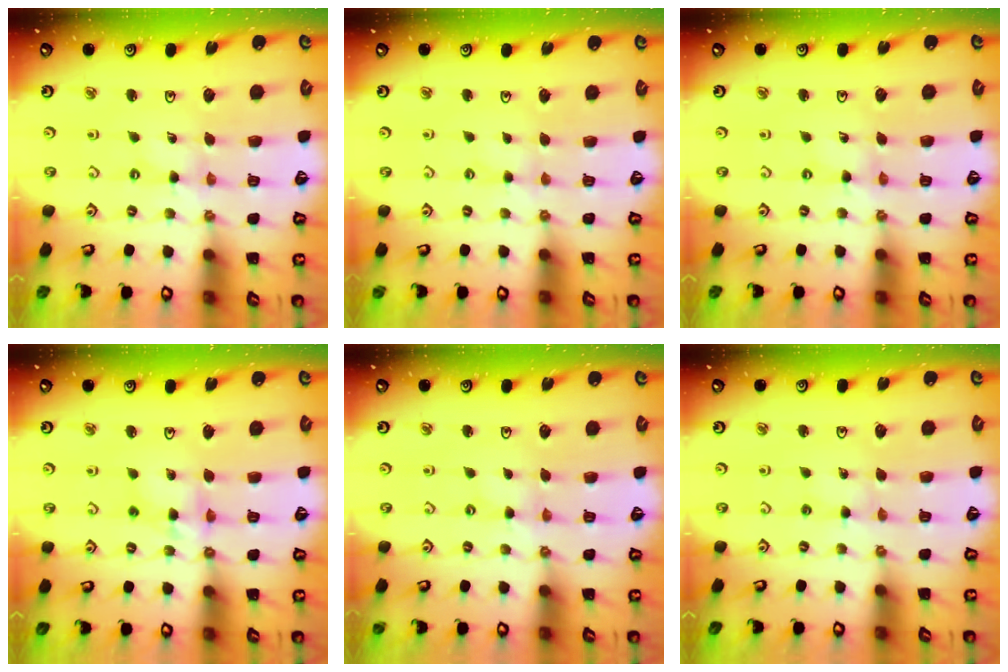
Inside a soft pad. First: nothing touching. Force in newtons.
{"total": 1.6, "press": 1.5, "slide": 0.3}
{"total": 0.0}
{"total": 7.8, "press": 7.8, "slide": 0.6}
{"total": 0.9, "press": 0.9, "slide": 0.1}
{"total": 2.5, "press": 2.5, "slide": 0.3}